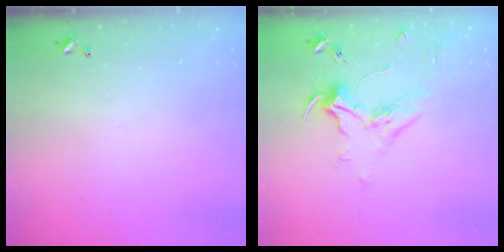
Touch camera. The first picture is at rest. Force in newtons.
{"total": 2.0, "press": 1.9, "slide": 0.6}